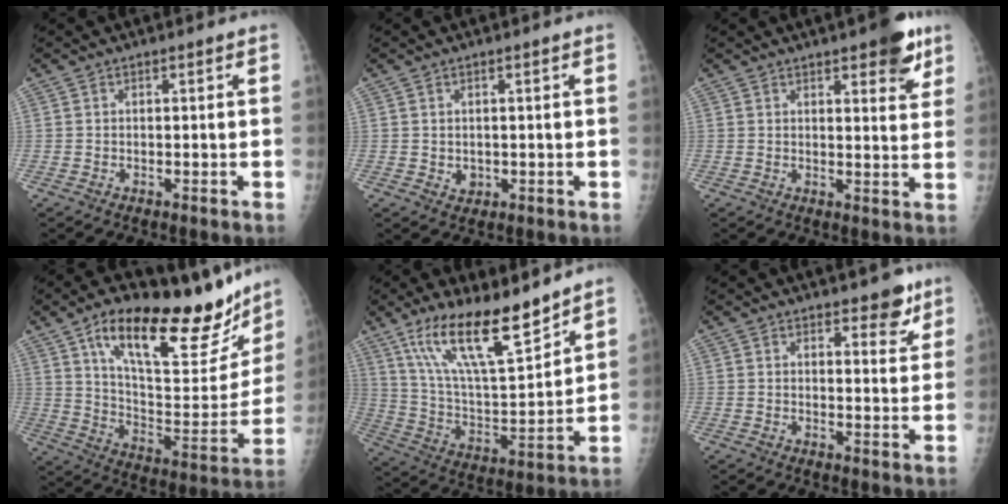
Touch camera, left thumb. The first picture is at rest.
{"total": 1.7, "force": [0.0, 1.5, 0.9], "torque": [-0.010, -0.001, 0.007]}
{"total": 8.2, "force": [4.9, 2.7, 6.0], "torque": [-0.054, -0.021, 0.059]}
{"total": 28.5, "force": [18.8, 9.7, 19.0], "torque": [-0.245, -0.056, 0.299]}
{"total": 19.1, "force": [13.5, 5.0, 12.7], "torque": [-0.198, -0.072, 0.250]}
{"total": 5.2, "force": [3.6, 2.2, 3.0], "torque": [-0.013, -0.022, 0.045]}